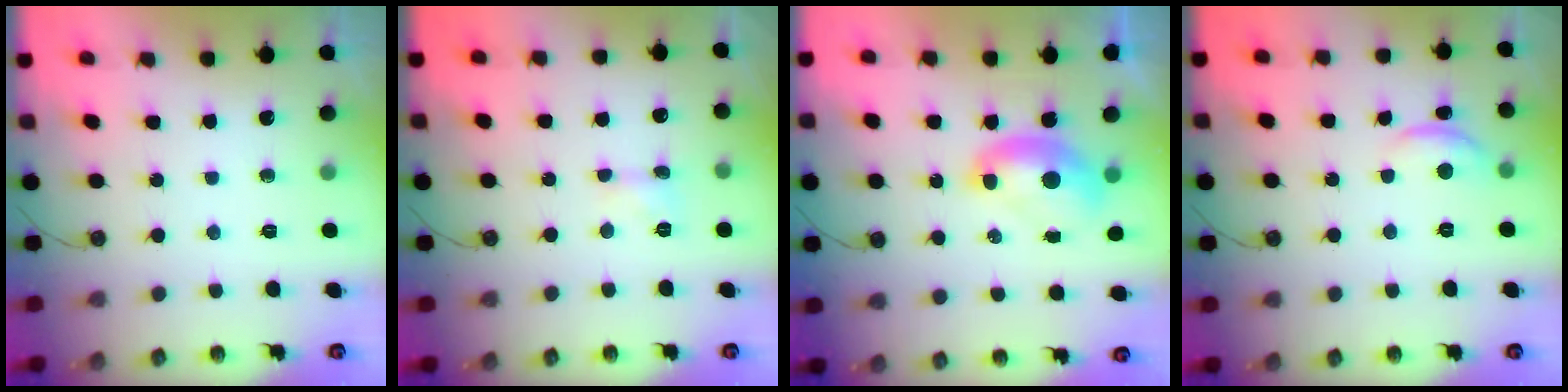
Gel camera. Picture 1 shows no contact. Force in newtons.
{"total": 2.4, "press": 2.4, "slide": 0.6}
{"total": 1.8, "press": 1.8, "slide": 0.3}
{"total": 1.7, "press": 1.6, "slide": 0.5}